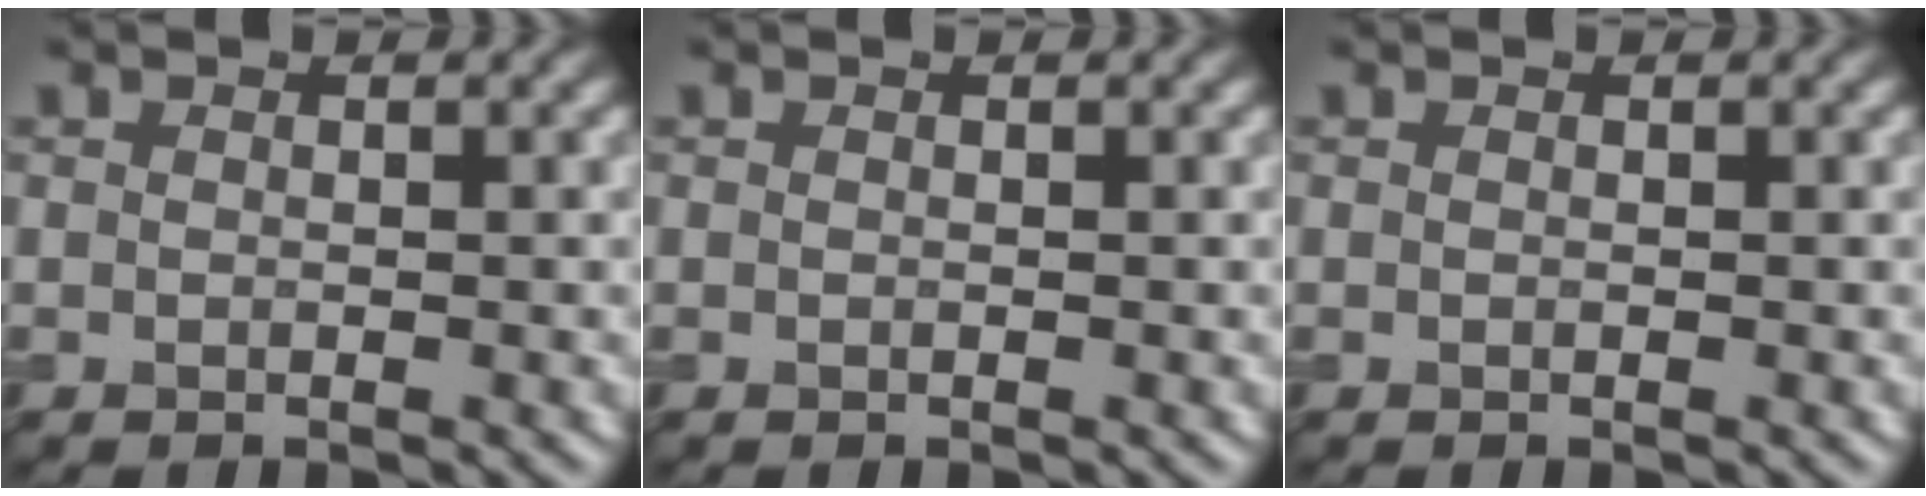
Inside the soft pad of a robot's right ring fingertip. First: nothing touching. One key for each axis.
{"total": 0.0}
{"total": 0.0}